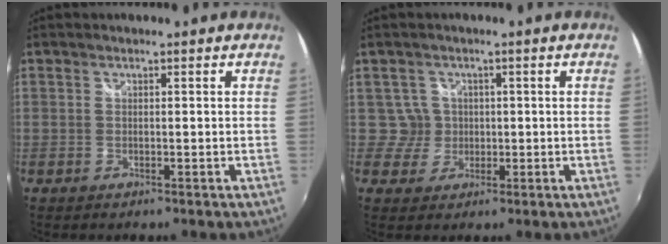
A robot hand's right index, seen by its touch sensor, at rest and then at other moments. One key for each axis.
{"total": 3.4, "fx": 0.2, "fy": 3.4, "fz": -0.3, "tx": 0.011, "ty": 0.016, "tz": 0.006}